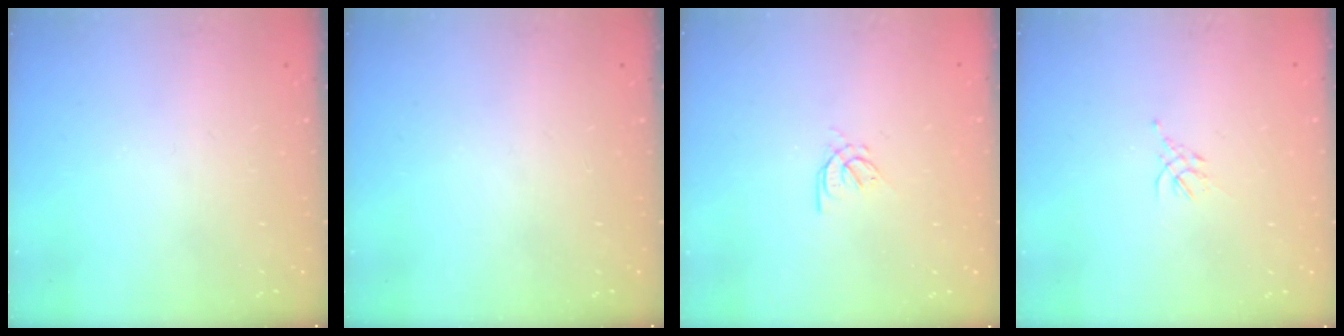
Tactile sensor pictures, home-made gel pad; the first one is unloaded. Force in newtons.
{"total": 0.0}
{"total": 3.2, "press": 3.0, "slide": 0.9}
{"total": 1.5, "press": 1.4, "slide": 0.6}